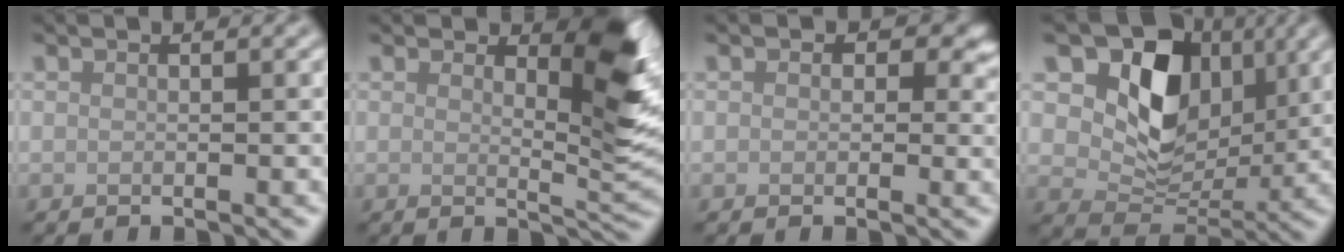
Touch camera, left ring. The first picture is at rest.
{"total": 4.9, "force": [2.1, 1.4, 4.2], "torque": [-0.057, -0.010, 0.029]}
{"total": 3.6, "force": [1.1, 2.8, 2.1], "torque": [-0.023, -0.006, 0.006]}
{"total": 9.8, "force": [3.1, 7.1, 6.0], "torque": [-0.103, -0.017, 0.054]}